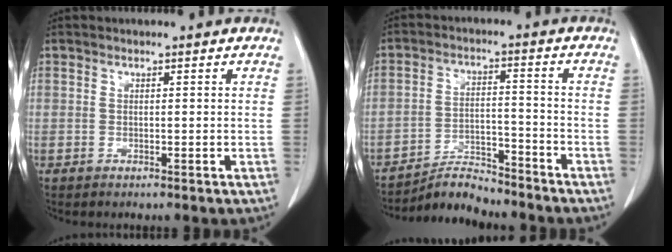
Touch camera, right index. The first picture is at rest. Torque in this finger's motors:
{"motor_torque": [-0.25, -0.48, -0.04, -0.03]}